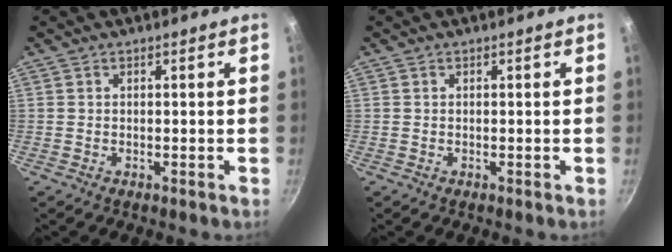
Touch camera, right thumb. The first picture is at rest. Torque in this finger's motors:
{"motor_torque": [-0.28, 0.28, 0.04, 0.04, 0.04]}